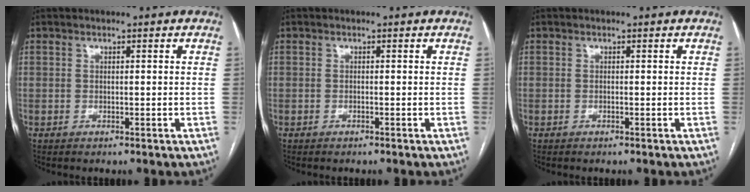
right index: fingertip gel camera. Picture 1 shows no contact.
{"total": 0.0}
{"total": 0.0}